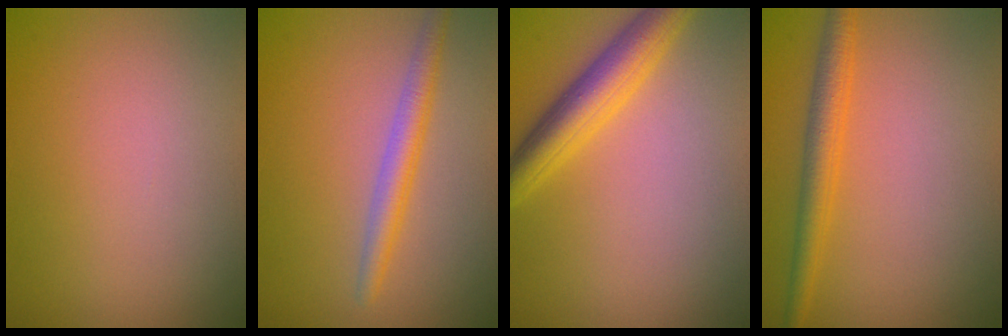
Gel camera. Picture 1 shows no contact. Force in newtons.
{"total": 2.5, "press": 2.5, "slide": 0.0}
{"total": 4.5, "press": 4.5, "slide": 0.1}
{"total": 2.9, "press": 2.9, "slide": 0.1}